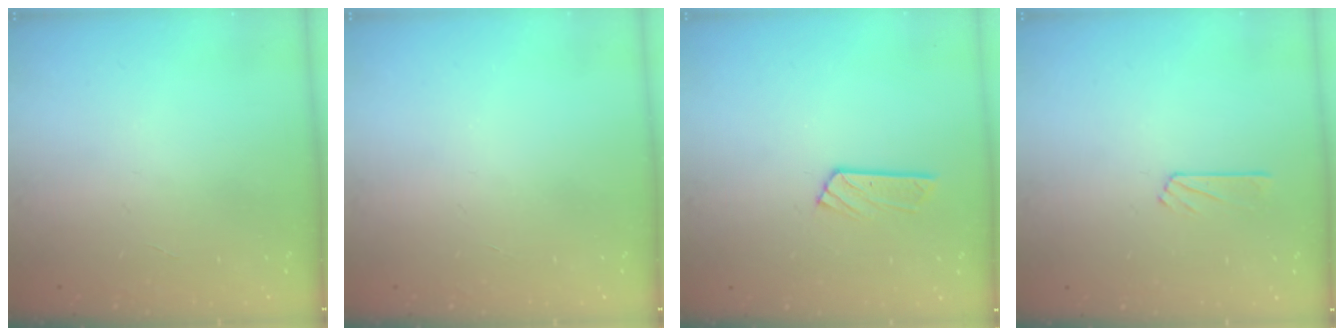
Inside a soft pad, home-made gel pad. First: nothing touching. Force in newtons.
{"total": 0.0}
{"total": 3.9, "press": 3.9, "slide": 0.3}
{"total": 2.5, "press": 2.5, "slide": 0.2}